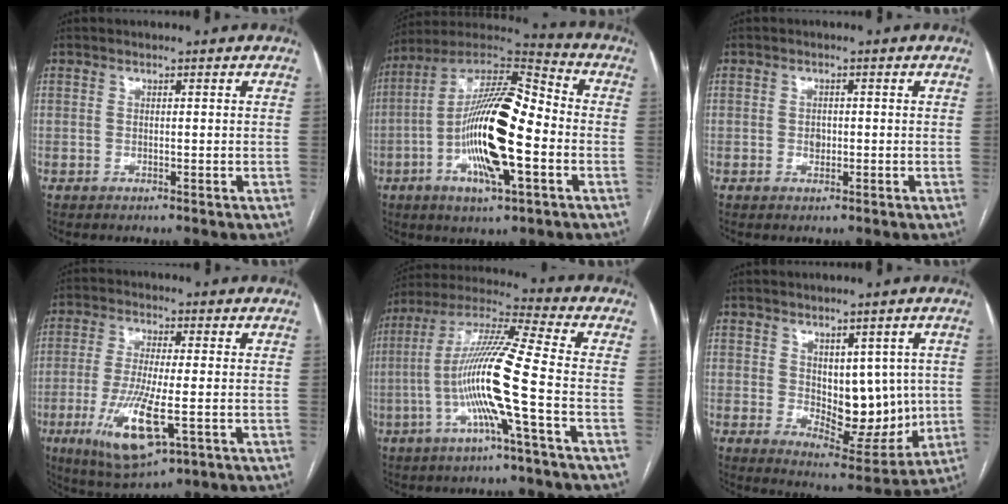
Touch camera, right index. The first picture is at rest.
{"total": 19.5, "force": [-3.5, 4.4, 18.6], "torque": [-0.344, 0.010, -0.060]}
{"total": 1.3, "force": [-0.1, 1.0, 0.8], "torque": [-0.007, 0.003, 0.003]}
{"total": 11.3, "force": [-3.5, 2.2, 10.5], "torque": [-0.210, -0.028, -0.057]}
{"total": 13.7, "force": [-3.4, -1.1, 13.3], "torque": [-0.256, 0.007, -0.075]}
{"total": 10.6, "force": [1.0, 6.0, 8.6], "torque": [-0.103, -0.005, 0.041]}